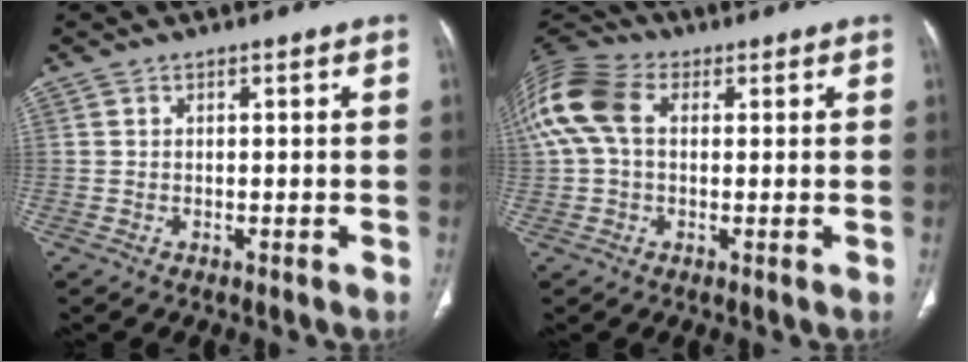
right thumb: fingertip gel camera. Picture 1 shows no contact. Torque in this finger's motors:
{"motor_torque": [-1.01, 0.99, 0.34, -0.21, 0.16]}